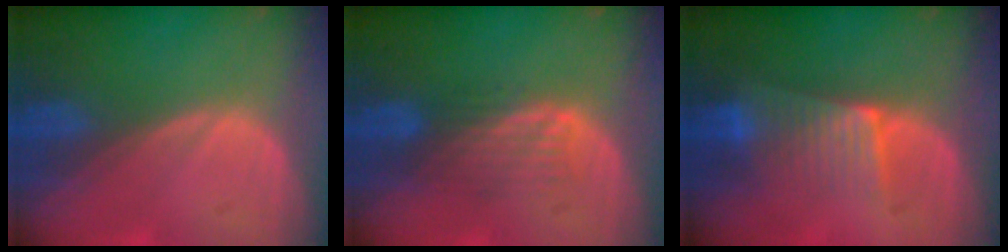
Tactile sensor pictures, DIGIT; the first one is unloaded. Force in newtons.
{"total": 4.3, "press": 3.7, "slide": 2.2}
{"total": 6.7, "press": 5.9, "slide": 3.1}